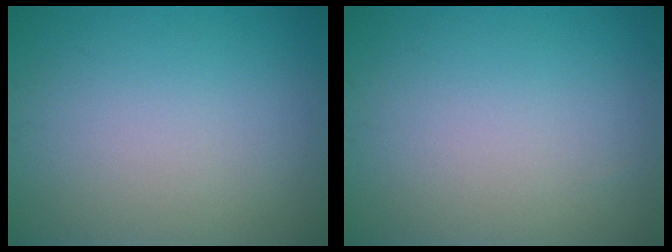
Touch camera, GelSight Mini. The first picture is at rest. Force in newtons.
{"total": 0.0}